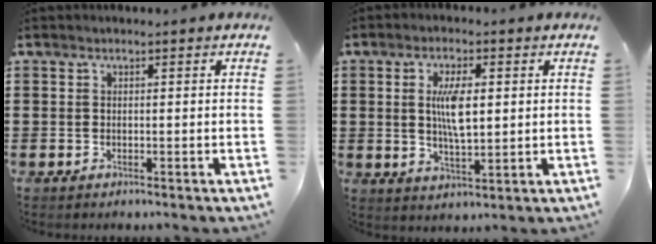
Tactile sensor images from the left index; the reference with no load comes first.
{"total": 6.4, "force": [1.1, 2.4, 5.8], "torque": [-0.109, 0.007, 0.015]}